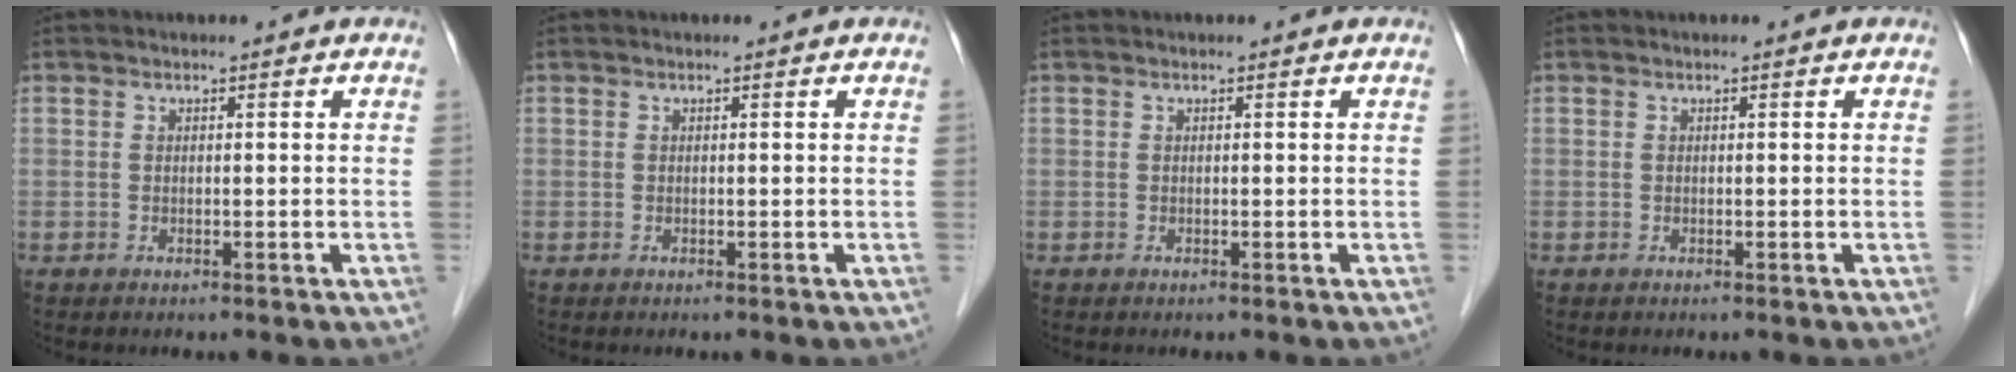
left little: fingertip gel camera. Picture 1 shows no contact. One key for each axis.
{"total": 0.0}
{"total": 0.0}
{"total": 0.0}